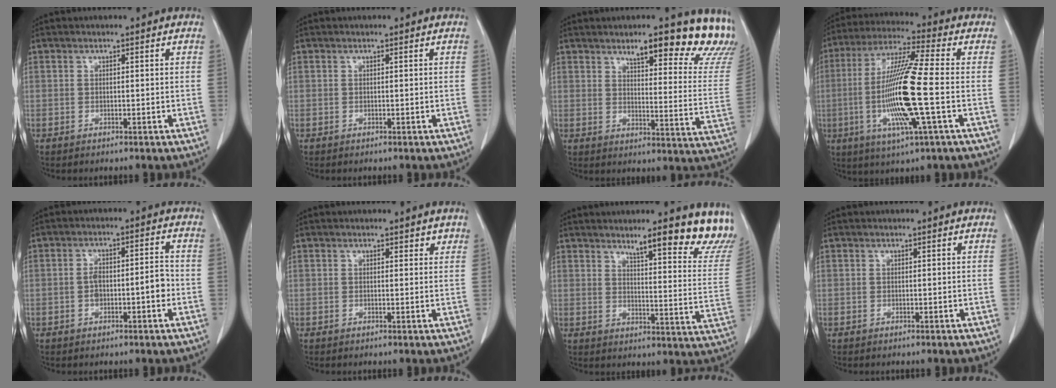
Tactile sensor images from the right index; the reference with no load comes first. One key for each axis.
{"total": 0.0}
{"total": 17.4, "fx": 14.8, "fy": 3.1, "fz": 8.6, "tx": -0.084, "ty": -0.063, "tz": 0.163}
{"total": 15.5, "fx": -2.6, "fy": -0.1, "fz": 15.3, "tx": -0.311, "ty": -0.011, "tz": -0.057}
{"total": 5.2, "fx": -1.3, "fy": 1.7, "fz": 4.7, "tx": -0.086, "ty": 0.021, "tz": -0.016}
{"total": 1.3, "fx": 1.0, "fy": 0.8, "fz": 0.3, "tx": 0.006, "ty": -0.002, "tz": 0.006}
{"total": 14.6, "fx": 13.1, "fy": 0.9, "fz": 6.3, "tx": -0.055, "ty": -0.069, "tz": 0.145}
{"total": 0.0}